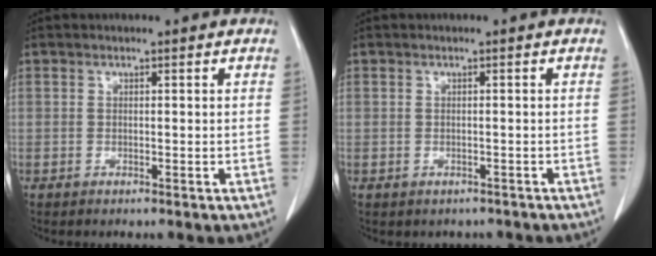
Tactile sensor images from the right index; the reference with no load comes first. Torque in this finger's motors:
{"motor_torque": [-0.68, -0.21, -0.26, -0.09]}